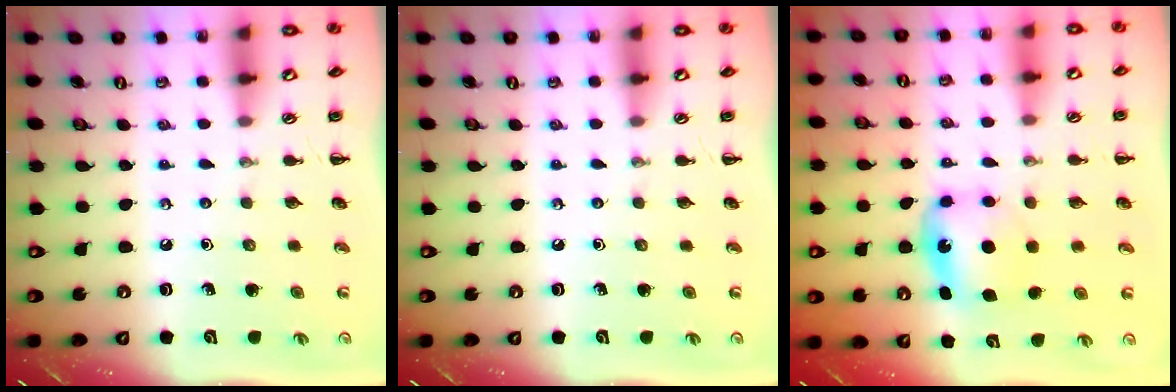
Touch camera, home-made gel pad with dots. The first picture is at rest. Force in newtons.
{"total": 0.0}
{"total": 6.4, "press": 6.3, "slide": 0.9}